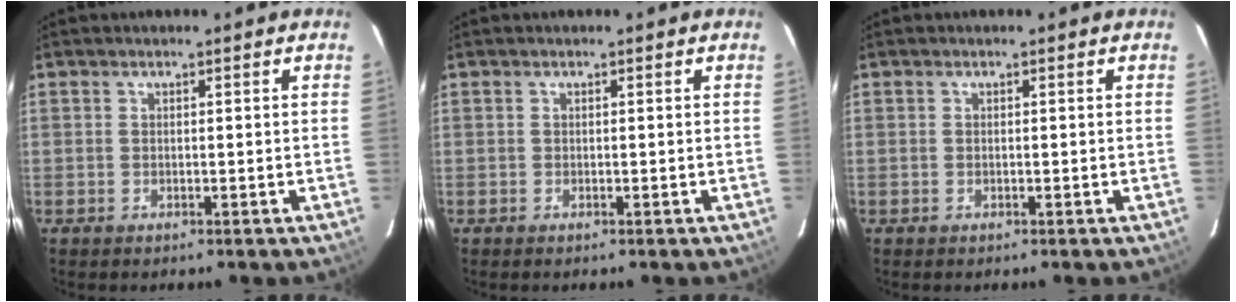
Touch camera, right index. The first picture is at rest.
{"total": 0.0}
{"total": 0.0}